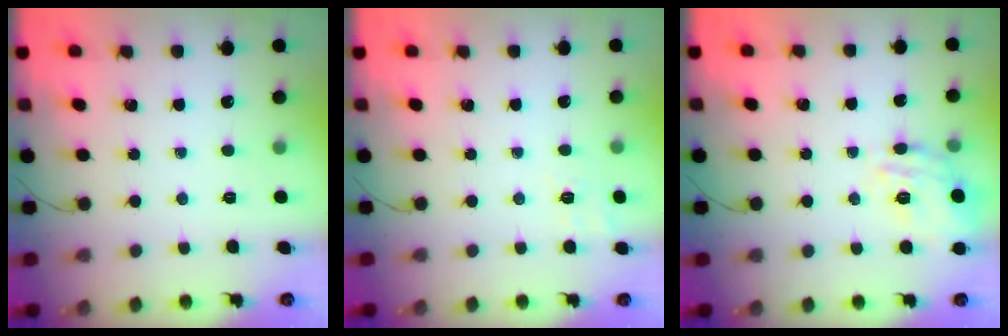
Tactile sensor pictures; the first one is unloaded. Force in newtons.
{"total": 6.2, "press": 5.9, "slide": 1.9}
{"total": 13.7, "press": 13.7, "slide": 0.6}